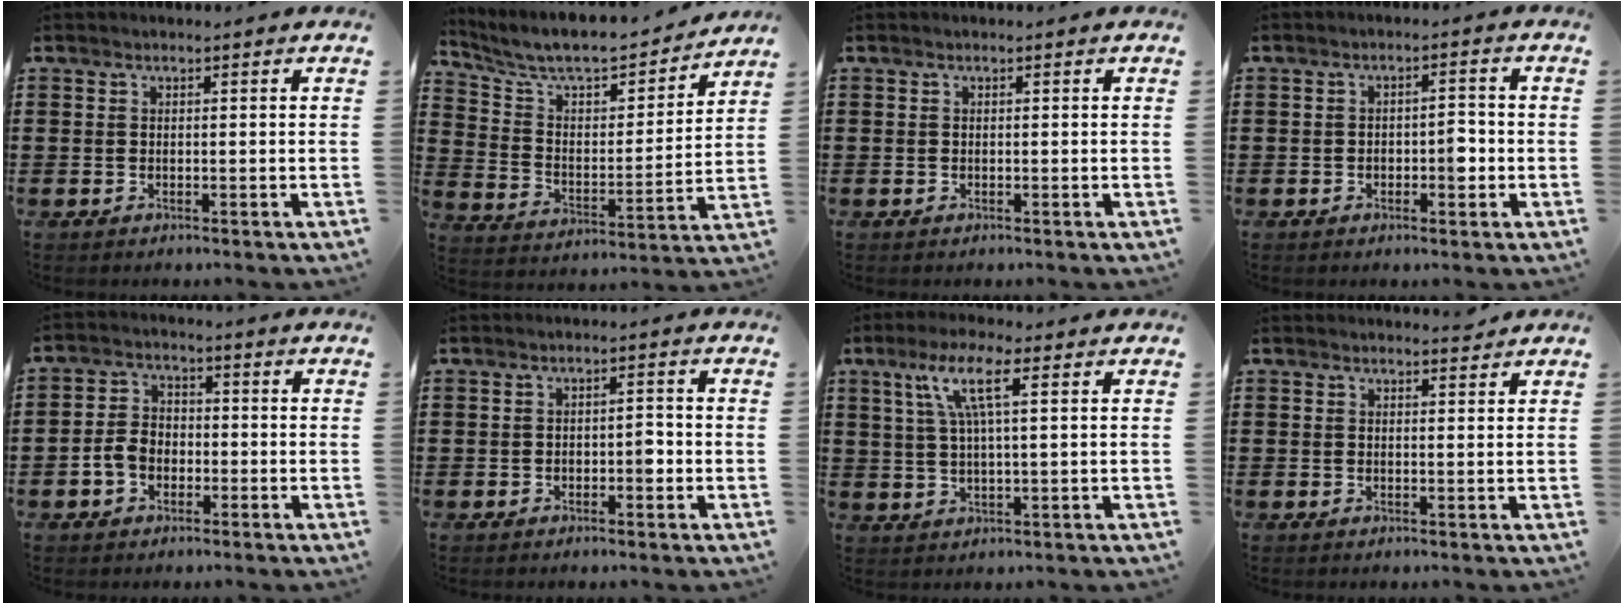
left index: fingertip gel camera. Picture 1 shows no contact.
{"total": 7.4, "force": [6.5, 1.9, 2.8], "torque": [-0.087, -0.045, 0.108]}
{"total": 0.0}
{"total": 3.0, "force": [-0.8, 1.5, 2.6], "torque": [-0.040, 0.002, -0.018]}
{"total": 4.5, "force": [-1.8, 3.2, 2.6], "torque": [-0.064, 0.006, -0.038]}
{"total": 2.1, "force": [-0.7, 0.9, 1.7], "torque": [-0.026, 0.000, -0.017]}
{"total": 7.1, "force": [2.8, 1.3, 6.4], "torque": [-0.133, 0.006, 0.046]}
{"total": 1.6, "force": [1.5, 0.2, 0.3], "torque": [-0.002, -0.002, 0.028]}